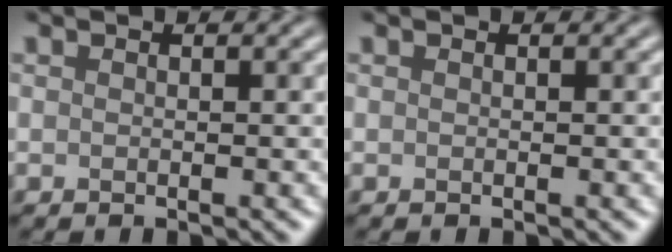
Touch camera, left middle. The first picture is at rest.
{"total": 0.0}